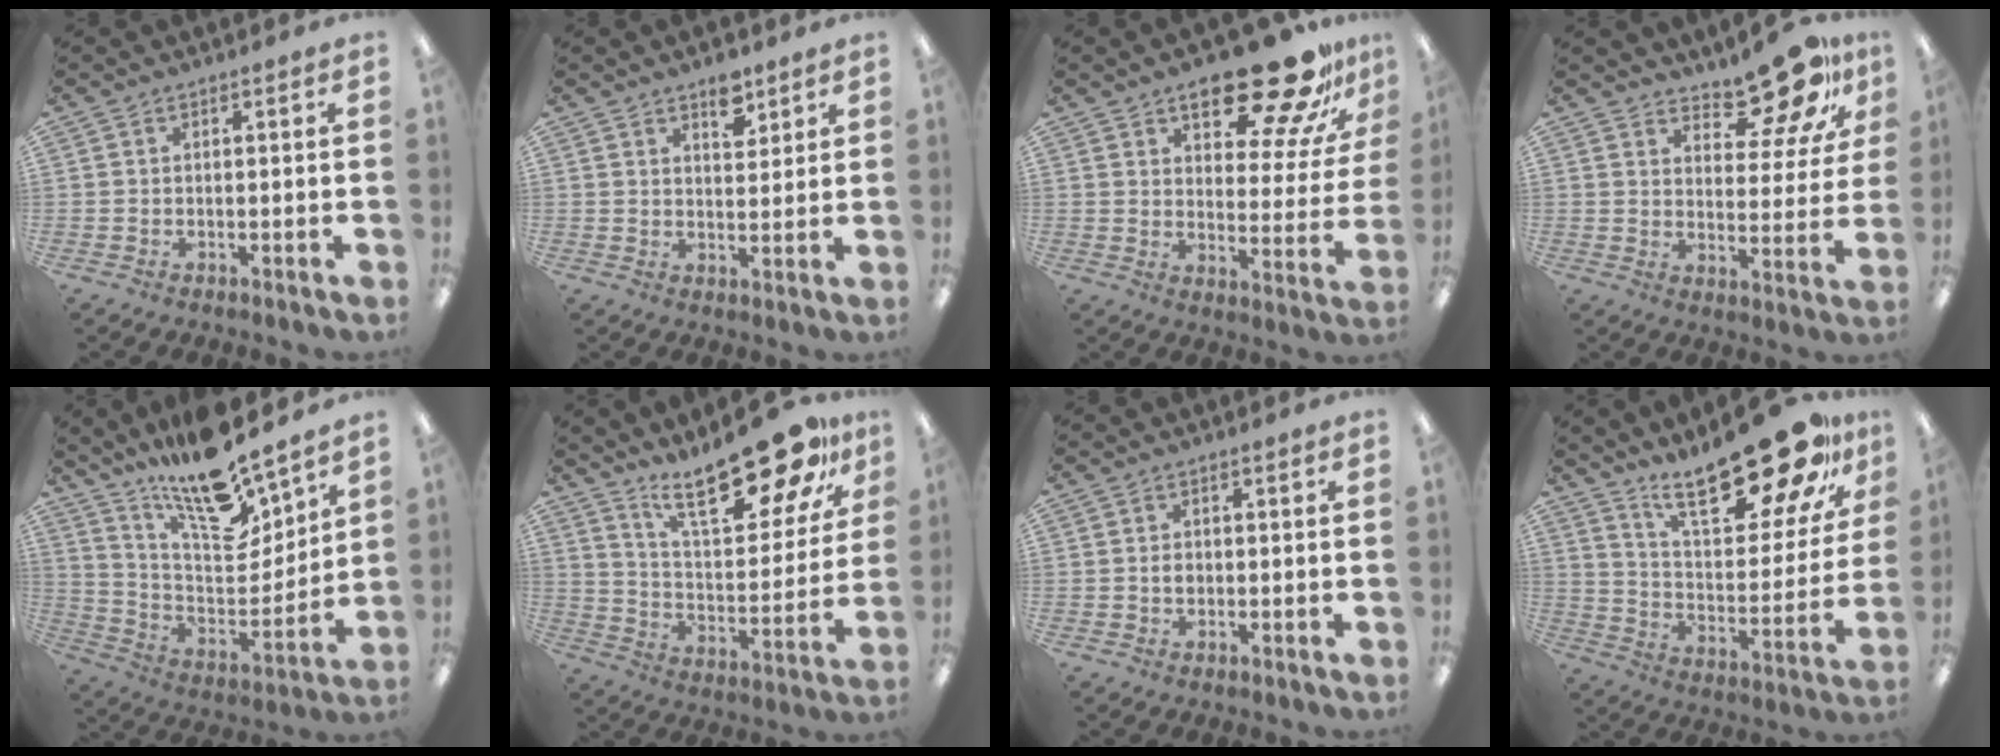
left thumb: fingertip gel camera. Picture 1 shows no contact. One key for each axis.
{"total": 5.5, "fx": 4.0, "fy": 2.6, "fz": 2.5, "tx": -0.018, "ty": -0.024, "tz": 0.066}
{"total": 19.1, "fx": 14.8, "fy": 6.6, "fz": 10.1, "tx": -0.141, "ty": -0.105, "tz": 0.246}
{"total": 14.5, "fx": 11.9, "fy": 5.2, "fz": 6.4, "tx": -0.081, "ty": -0.092, "tz": 0.208}
{"total": 18.4, "fx": 15.8, "fy": 3.7, "fz": 8.8, "tx": -0.176, "ty": -0.116, "tz": 0.275}
{"total": 23.7, "fx": 17.4, "fy": 7.6, "fz": 14.2, "tx": -0.213, "ty": -0.113, "tz": 0.289}
{"total": 1.8, "fx": 0.0, "fy": 1.4, "fz": 1.2, "tx": -0.023, "ty": 0.003, "tz": -0.002}
{"total": 27.0, "fx": 20.3, "fy": 8.2, "fz": 15.8, "tx": -0.236, "ty": -0.130, "tz": 0.332}